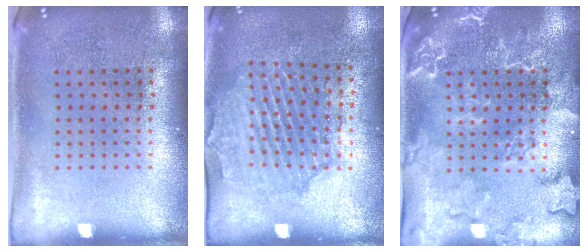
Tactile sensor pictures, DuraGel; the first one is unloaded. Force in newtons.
{"total": 1.6, "press": 1.6, "slide": 0.3}
{"total": 2.4, "press": 2.3, "slide": 0.5}